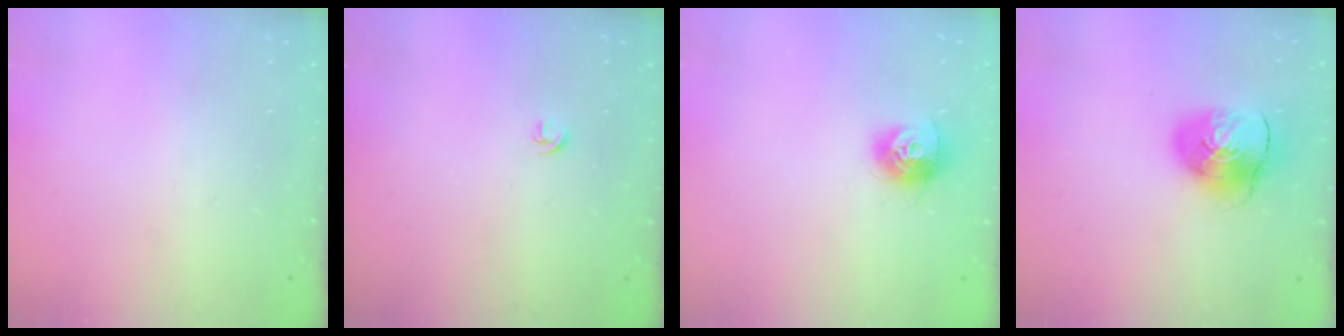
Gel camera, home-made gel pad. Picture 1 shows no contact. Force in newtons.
{"total": 3.6, "press": 3.6, "slide": 0.5}
{"total": 10.2, "press": 10.2, "slide": 0.4}
{"total": 9.8, "press": 9.7, "slide": 1.6}